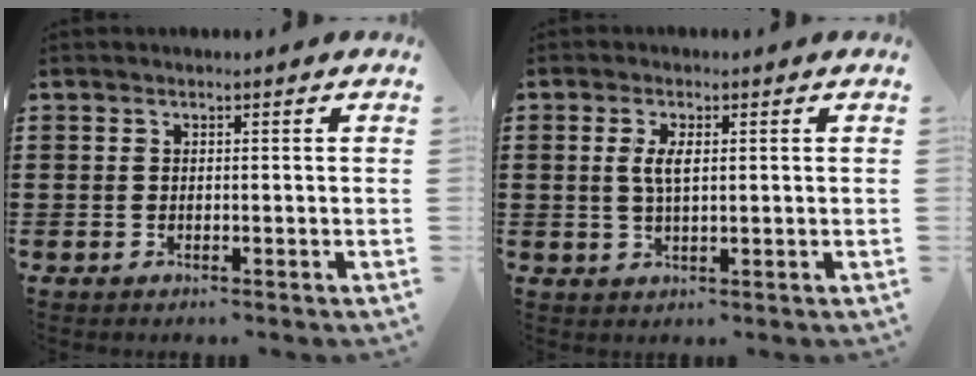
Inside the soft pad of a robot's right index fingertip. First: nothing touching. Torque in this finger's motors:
{"motor_torque": [0.25, -0.21, 0.08, 0.07]}